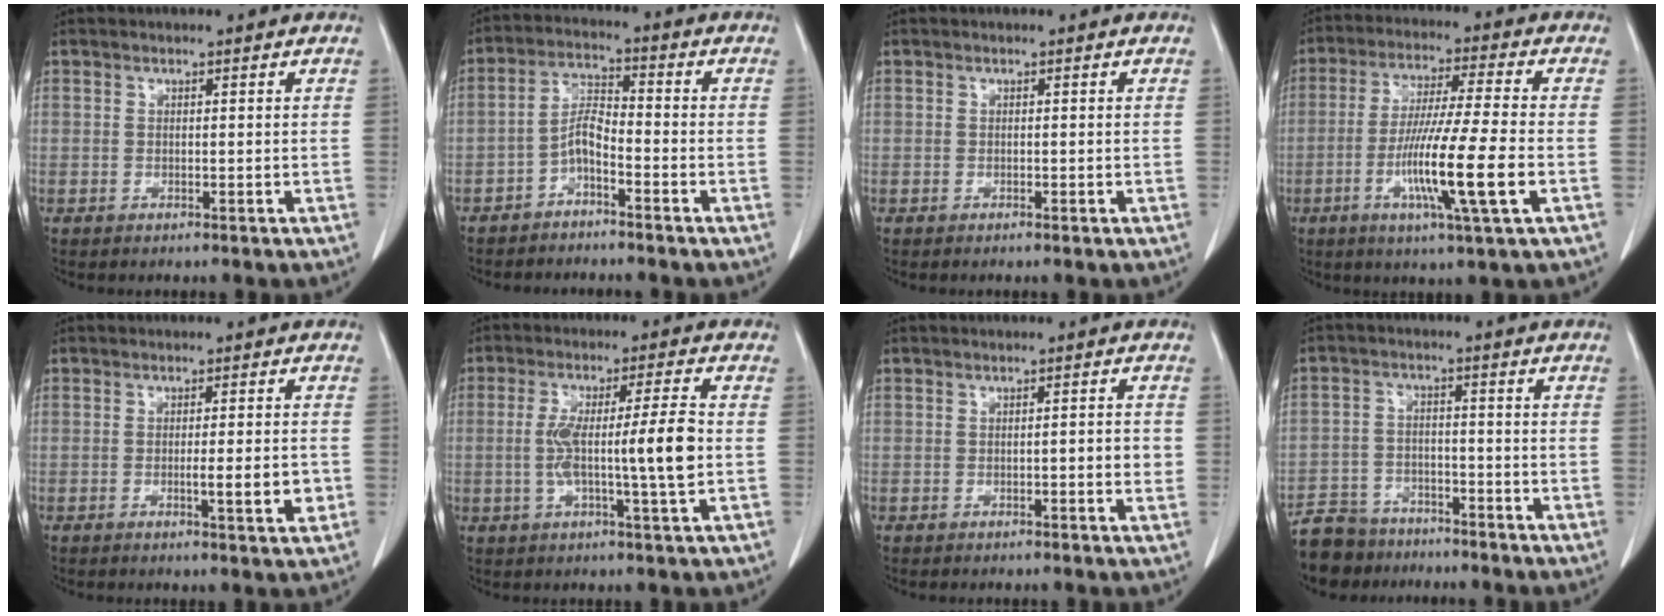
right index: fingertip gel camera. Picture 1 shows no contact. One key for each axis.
{"total": 4.4, "fx": -2.7, "fy": 1.2, "fz": 3.3, "tx": -0.066, "ty": 0.012, "tz": -0.056}
{"total": 0.0}
{"total": 13.0, "fx": -3.8, "fy": -0.7, "fz": 12.4, "tx": -0.234, "ty": -0.018, "tz": -0.075}
{"total": 4.6, "fx": -1.2, "fy": 0.3, "fz": 4.4, "tx": -0.063, "ty": -0.006, "tz": -0.016}
{"total": 10.3, "fx": -0.8, "fy": -0.2, "fz": 10.3, "tx": -0.184, "ty": 0.008, "tz": -0.016}
{"total": 2.6, "fx": -0.4, "fy": 0.5, "fz": 2.5, "tx": -0.035, "ty": 0.002, "tz": -0.007}
{"total": 8.4, "fx": -7.1, "fy": 4.3, "fz": 0.9, "tx": -0.021, "ty": 0.002, "tz": -0.123}